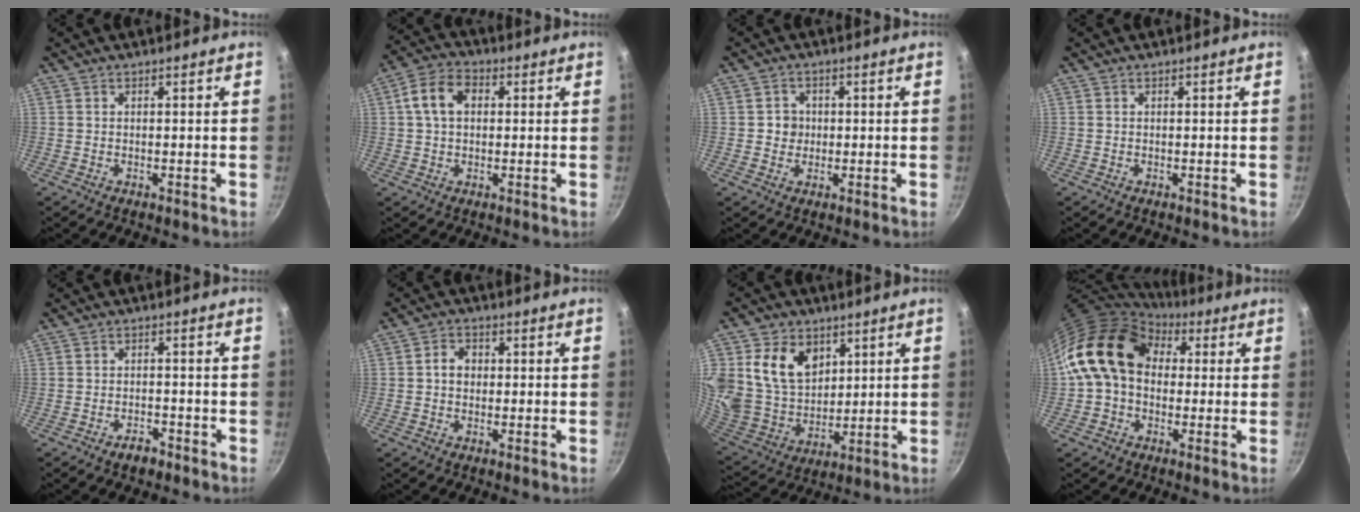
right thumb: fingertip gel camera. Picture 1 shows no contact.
{"total": 8.0, "force": [1.5, 5.6, 5.5], "torque": [-0.089, 0.019, 0.015]}
{"total": 3.2, "force": [0.0, 3.0, 1.0], "torque": [0.004, 0.004, -0.004]}
{"total": 0.0}
{"total": 3.1, "force": [-2.2, 1.6, 1.5], "torque": [-0.016, 0.022, -0.030]}
{"total": 3.6, "force": [0.1, 2.9, 2.1], "torque": [-0.019, 0.012, -0.002]}
{"total": 16.6, "force": [6.2, 12.4, 9.1], "torque": [-0.155, -0.034, 0.127]}
{"total": 15.3, "force": [3.2, 11.4, 9.6], "torque": [-0.138, 0.024, 0.039]}